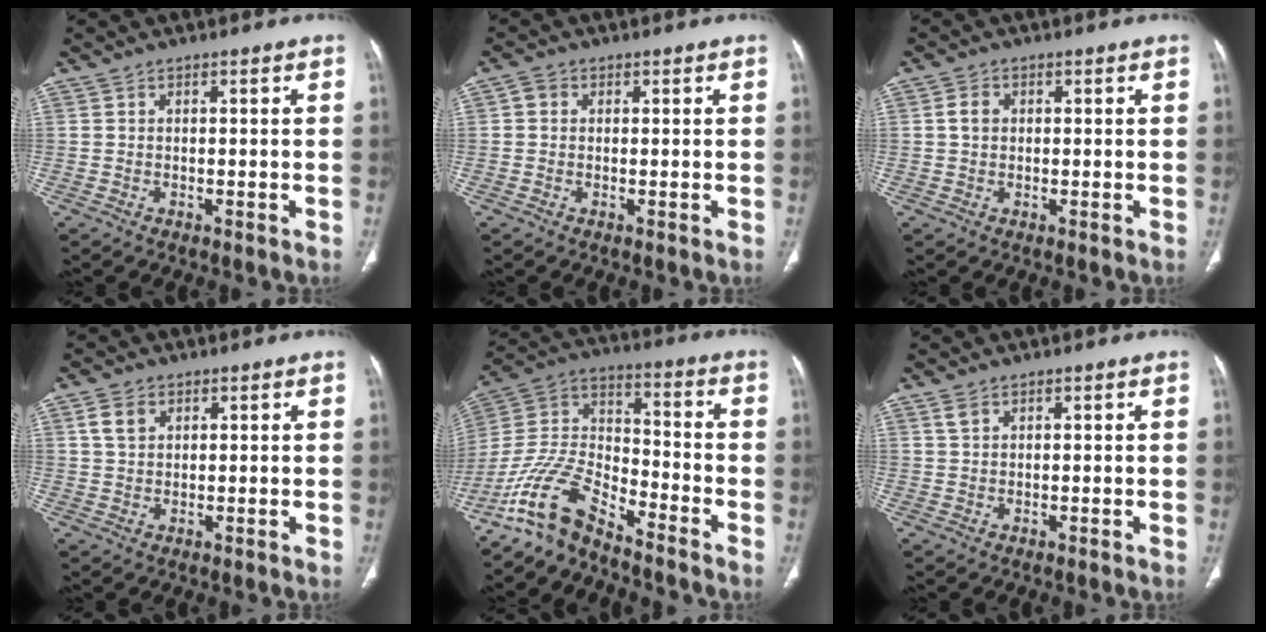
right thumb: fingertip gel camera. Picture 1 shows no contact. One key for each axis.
{"total": 2.0, "fx": 0.3, "fy": 1.7, "fz": 0.9, "tx": -0.012, "ty": 0.005, "tz": 0.003}
{"total": 2.7, "fx": 0.4, "fy": 2.1, "fz": 1.6, "tx": -0.025, "ty": 0.004, "tz": 0.006}
{"total": 3.8, "fx": 1.7, "fy": 2.7, "fz": 2.1, "tx": -0.034, "ty": 0.000, "tz": 0.035}
{"total": 12.4, "fx": -10.2, "fy": 3.9, "fz": 5.8, "tx": -0.121, "ty": 0.079, "tz": -0.205}
{"total": 1.6, "fx": 1.0, "fy": 0.9, "fz": 0.8, "tx": -0.017, "ty": 0.003, "tz": 0.024}